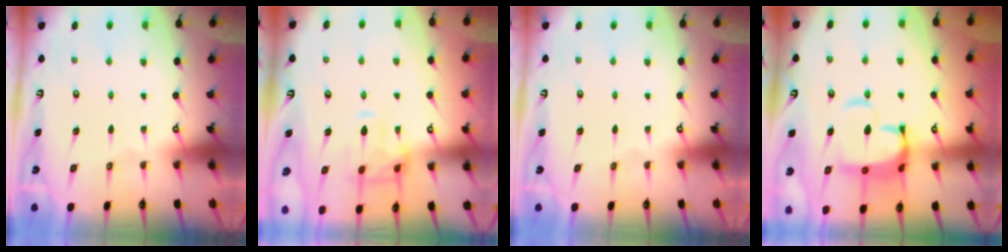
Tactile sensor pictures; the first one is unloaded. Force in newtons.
{"total": 4.5, "press": 4.3, "slide": 1.4}
{"total": 0.0}
{"total": 9.5, "press": 9.4, "slide": 1.3}